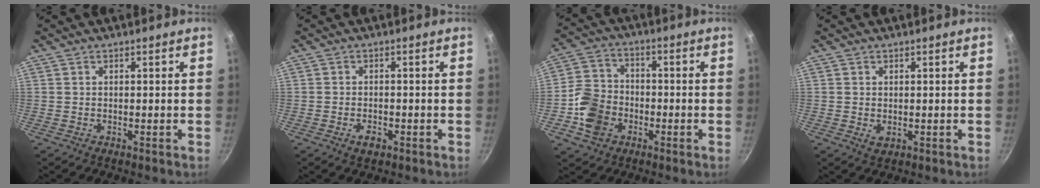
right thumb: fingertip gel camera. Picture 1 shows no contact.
{"total": 2.7, "force": [-1.3, 1.5, 1.8], "torque": [-0.029, 0.009, -0.023]}
{"total": 10.1, "force": [-3.3, 8.1, 5.0], "torque": [-0.074, 0.026, -0.074]}
{"total": 1.5, "force": [0.2, 1.1, 1.0], "torque": [-0.017, -0.004, 0.004]}